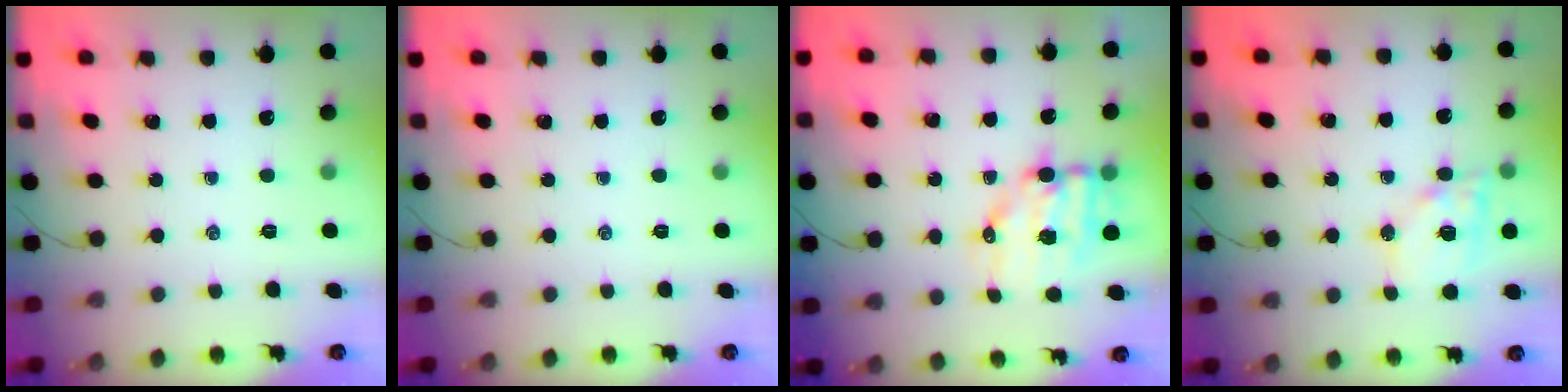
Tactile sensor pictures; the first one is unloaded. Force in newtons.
{"total": 0.0}
{"total": 9.2, "press": 9.0, "slide": 2.1}
{"total": 13.4, "press": 13.1, "slide": 2.6}